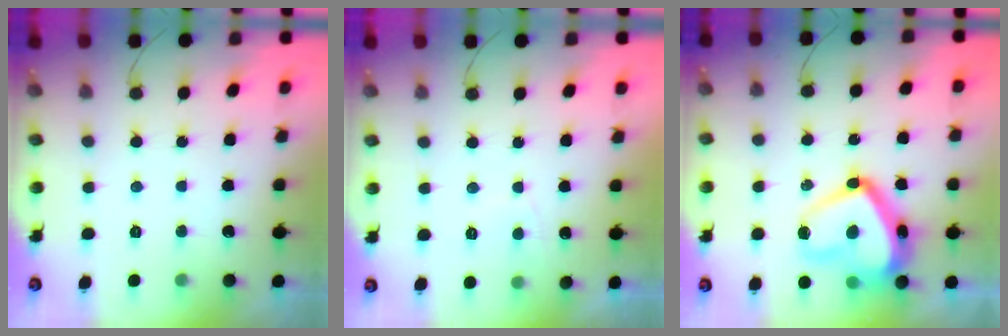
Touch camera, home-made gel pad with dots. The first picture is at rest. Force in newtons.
{"total": 1.6, "press": 1.5, "slide": 0.6}
{"total": 20.7, "press": 20.6, "slide": 1.7}